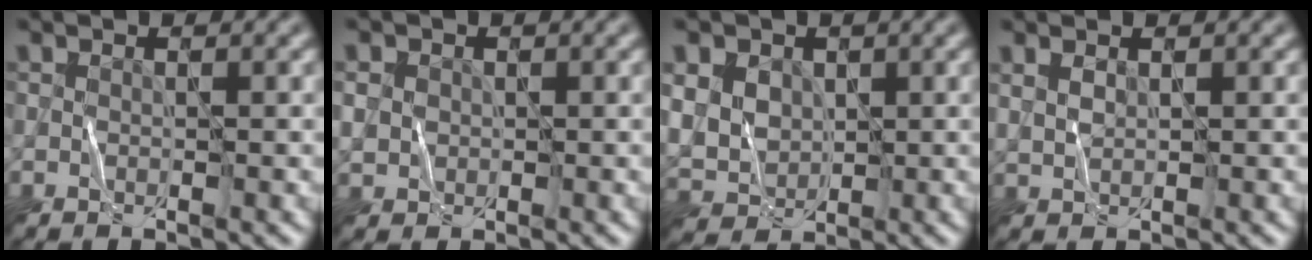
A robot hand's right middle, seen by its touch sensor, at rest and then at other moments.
{"total": 1.9, "force": [0.1, 1.8, 0.4], "torque": [-0.016, -0.003, 0.005]}
{"total": 7.8, "force": [1.6, 6.6, 3.8], "torque": [-0.075, 0.026, 0.014]}
{"total": 0.7, "force": [0.4, 0.4, 0.4], "torque": [-0.013, -0.004, 0.015]}